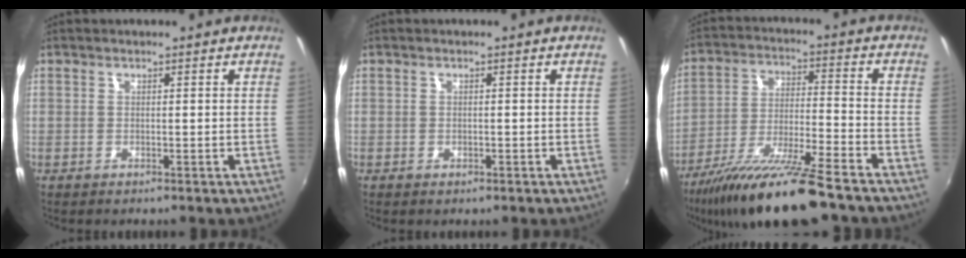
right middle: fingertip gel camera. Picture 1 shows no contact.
{"total": 0.7, "force": [-0.5, 0.5, 0.3], "torque": [-0.004, -0.003, -0.008]}
{"total": 17.1, "force": [-13.6, 1.0, 10.4], "torque": [-0.203, -0.029, -0.236]}